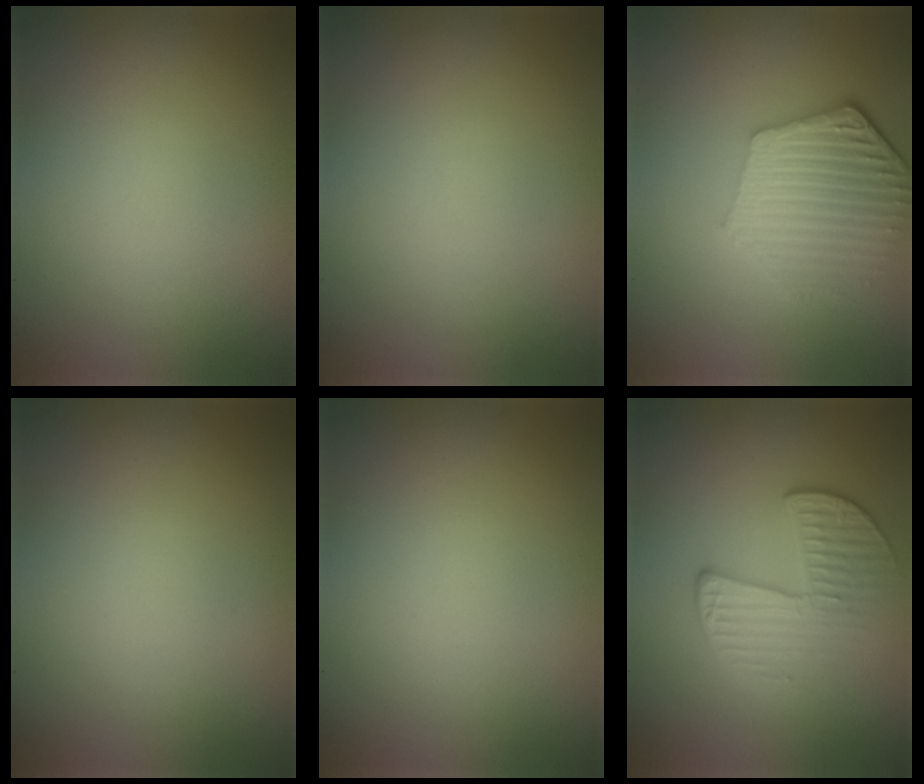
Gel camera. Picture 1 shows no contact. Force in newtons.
{"total": 0.0}
{"total": 5.1, "press": 4.2, "slide": 2.9}
{"total": 0.0}
{"total": 0.0}
{"total": 3.4, "press": 2.9, "slide": 1.8}